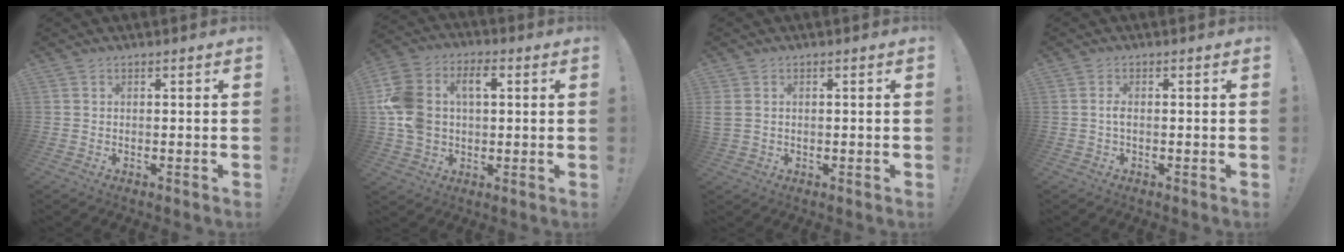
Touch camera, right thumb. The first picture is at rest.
{"total": 15.1, "force": [2.9, 10.8, 10.2], "torque": [-0.223, -0.001, 0.049]}
{"total": 2.3, "force": [0.5, 1.9, 1.1], "torque": [-0.029, 0.004, 0.010]}
{"total": 1.7, "force": [-0.5, 0.5, 1.5], "torque": [-0.030, 0.006, -0.010]}